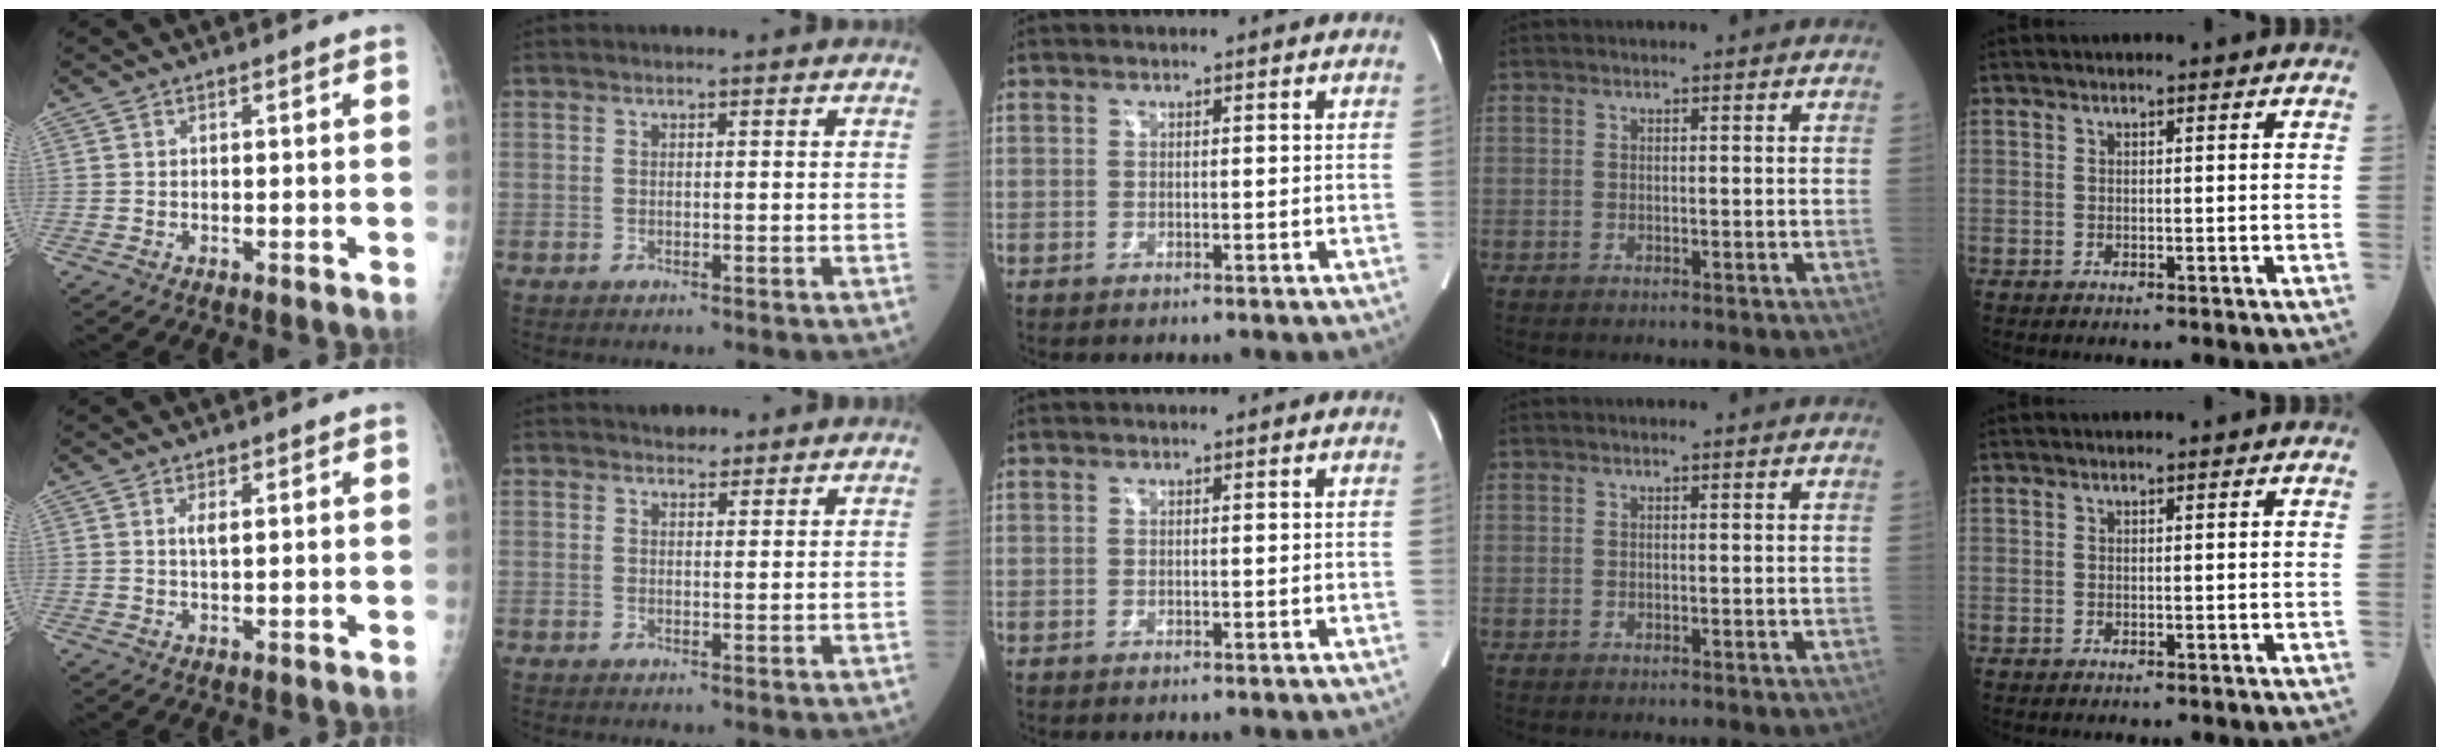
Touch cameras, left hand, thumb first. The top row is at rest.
{"thumb": {"total": 1.9, "force": [0.9, 0.8, 1.5], "torque": [-0.025, -0.003, 0.015]}, "index": {"total": 2.1, "force": [1.8, 0.9, 0.4], "torque": [-0.009, 0.004, 0.026]}}